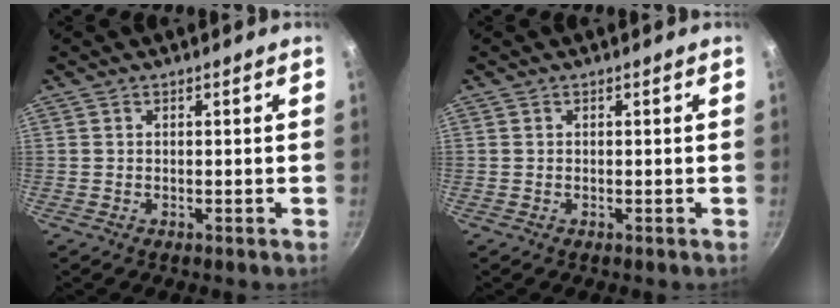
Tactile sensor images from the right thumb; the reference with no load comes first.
{"total": 0.0}